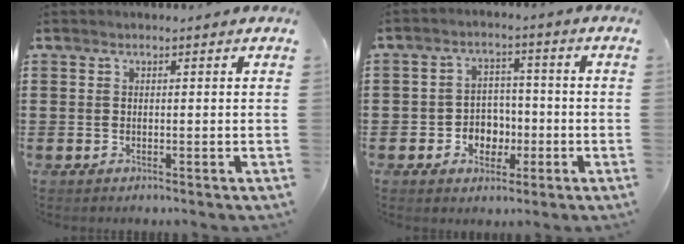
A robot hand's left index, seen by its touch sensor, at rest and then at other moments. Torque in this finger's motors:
{"motor_torque": [0.88, 0.86, 0.23, 0.03]}